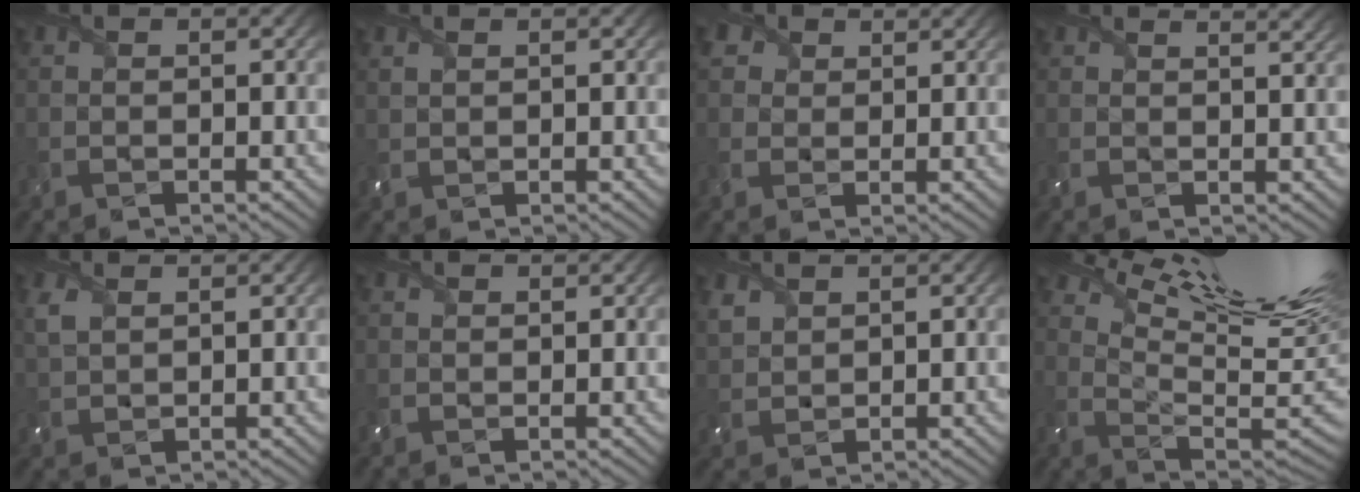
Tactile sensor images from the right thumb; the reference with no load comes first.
{"total": 0.9, "force": [0.7, 0.4, 0.5], "torque": [-0.022, 0.001, 0.016]}
{"total": 3.8, "force": [2.1, 2.8, 1.3], "torque": [-0.041, 0.004, 0.042]}
{"total": 3.3, "force": [2.9, 0.7, 1.5], "torque": [-0.035, 0.005, 0.040]}
{"total": 2.7, "force": [1.5, 1.4, 1.7], "torque": [-0.055, 0.002, 0.037]}
{"total": 0.8, "force": [0.7, 0.3, 0.2], "torque": [-0.009, 0.001, 0.015]}
{"total": 2.8, "force": [2.1, 1.6, 1.1], "torque": [-0.036, 0.000, 0.050]}
{"total": 18.8, "force": [10.6, 5.2, 14.6], "torque": [-0.242, 0.018, 0.166]}